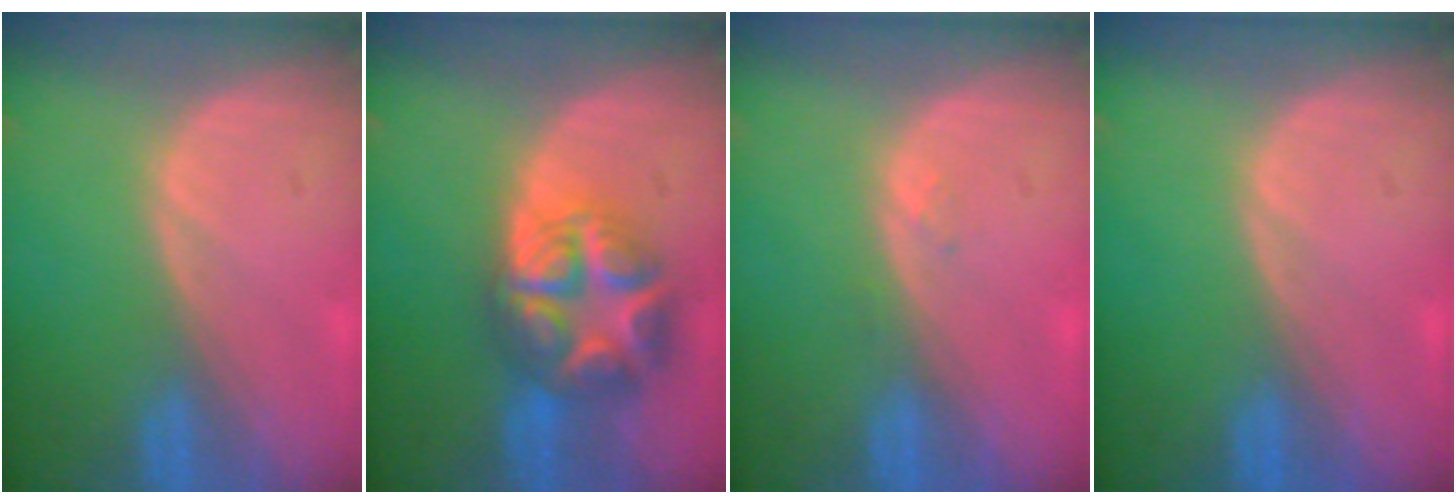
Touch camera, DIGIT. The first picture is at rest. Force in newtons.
{"total": 8.9, "press": 8.9, "slide": 0.4}
{"total": 0.9, "press": 0.8, "slide": 0.4}
{"total": 0.0}